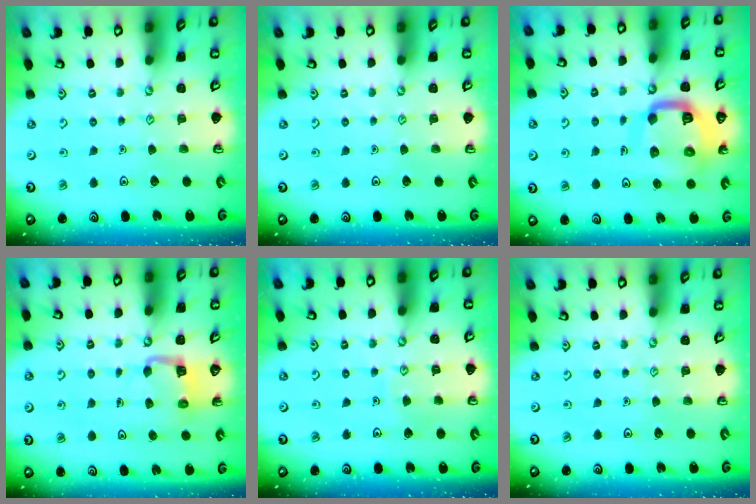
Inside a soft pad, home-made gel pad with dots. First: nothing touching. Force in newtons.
{"total": 0.0}
{"total": 14.0, "press": 13.9, "slide": 1.5}
{"total": 4.1, "press": 4.1, "slide": 0.2}
{"total": 5.1, "press": 5.1, "slide": 0.6}
{"total": 0.0}